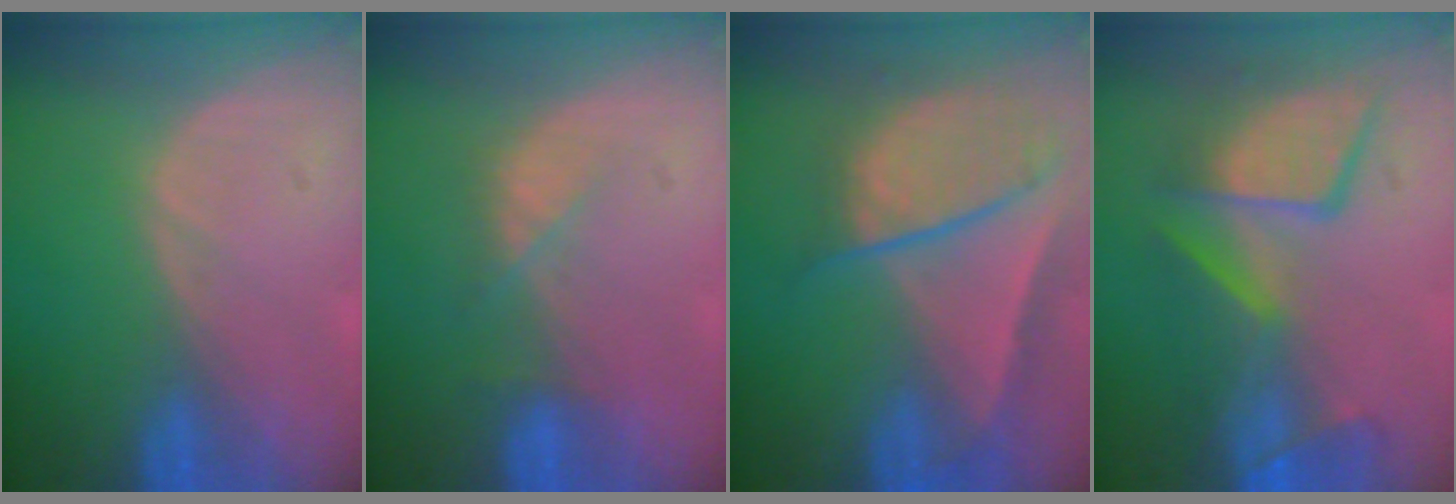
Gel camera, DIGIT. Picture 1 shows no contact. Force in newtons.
{"total": 2.9, "press": 2.9, "slide": 0.7}
{"total": 9.5, "press": 8.2, "slide": 4.8}
{"total": 10.2, "press": 9.8, "slide": 2.9}